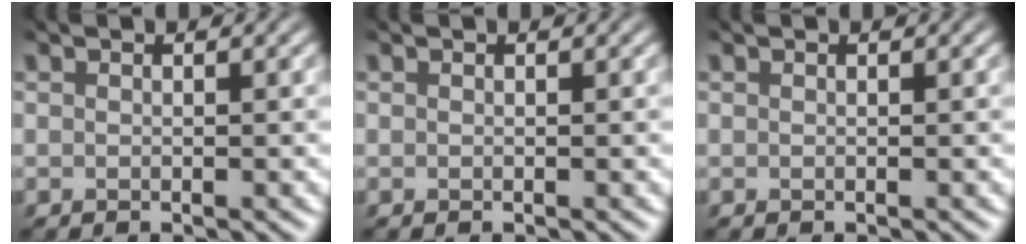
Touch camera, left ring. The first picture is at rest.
{"total": 0.0}
{"total": 0.0}